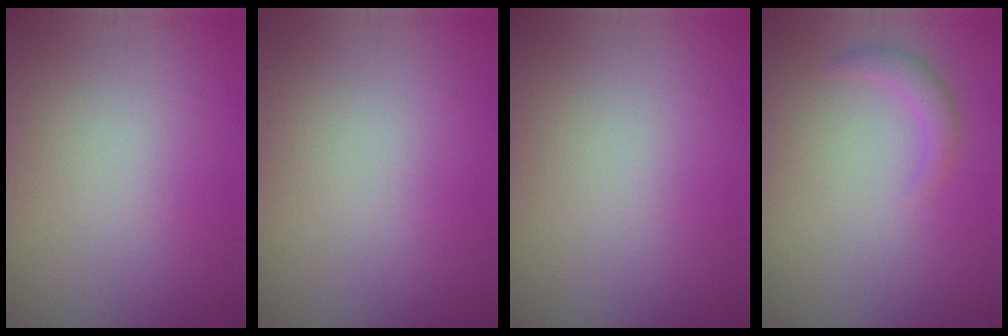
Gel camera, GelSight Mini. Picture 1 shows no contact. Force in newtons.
{"total": 0.0}
{"total": 0.0}
{"total": 1.5, "press": 1.5, "slide": 0.1}